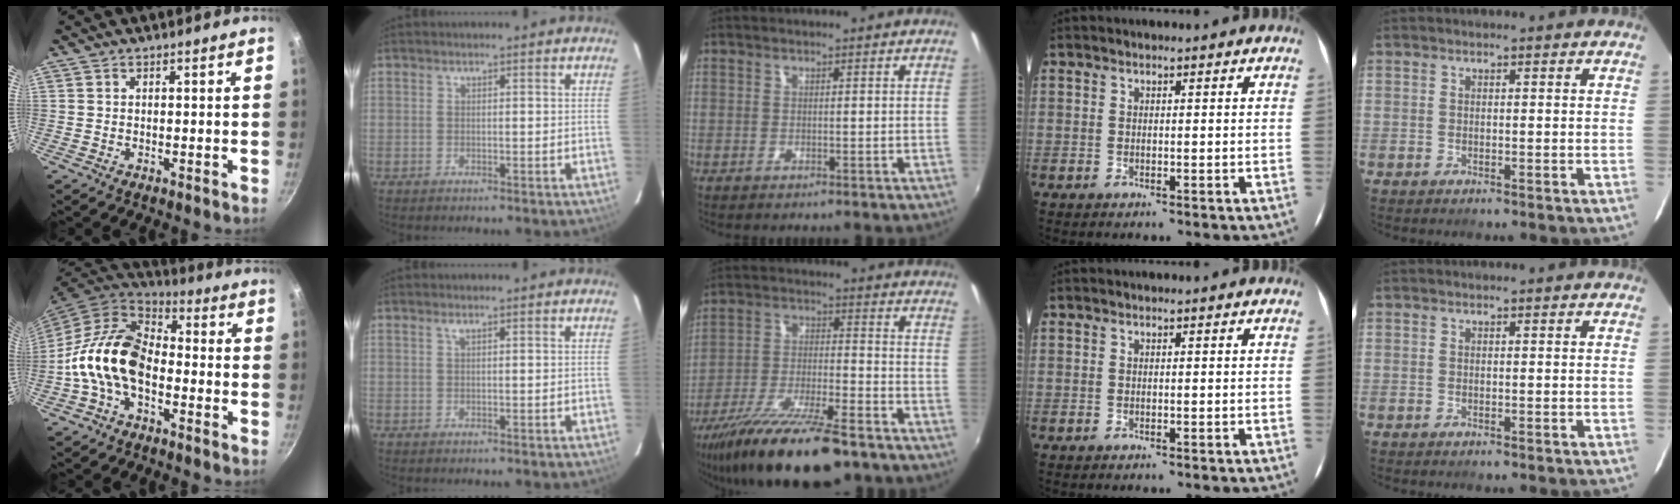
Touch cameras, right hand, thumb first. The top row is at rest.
{"thumb": {"total": 14.4, "force": [-3.5, 9.3, 10.5], "torque": [-0.169, 0.042, -0.086]}, "index": {"total": 0.6, "force": [0.4, 0.0, 0.4], "torque": [-0.008, 0.003, 0.006]}, "middle": {"total": 20.0, "force": [-14.9, 4.6, 12.5], "torque": [-0.239, -0.046, -0.250]}}